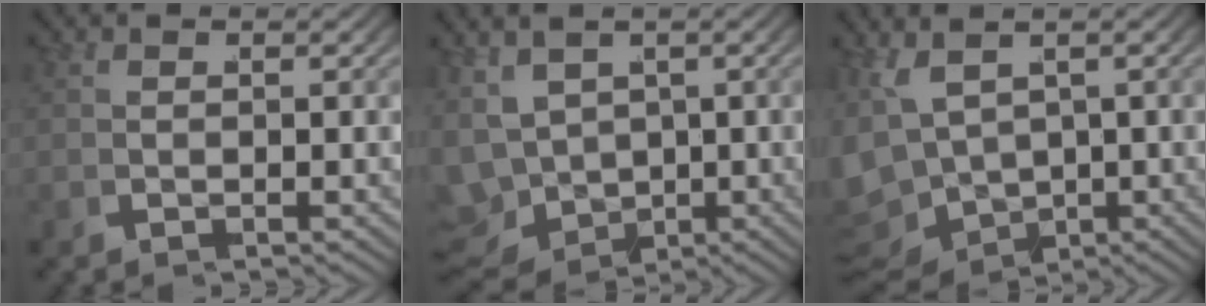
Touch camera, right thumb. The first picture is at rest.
{"total": 8.6, "force": [-1.8, 7.2, 4.4], "torque": [-0.114, -0.046, -0.017]}
{"total": 7.6, "force": [-1.2, 6.2, 4.2], "torque": [-0.111, -0.035, -0.006]}